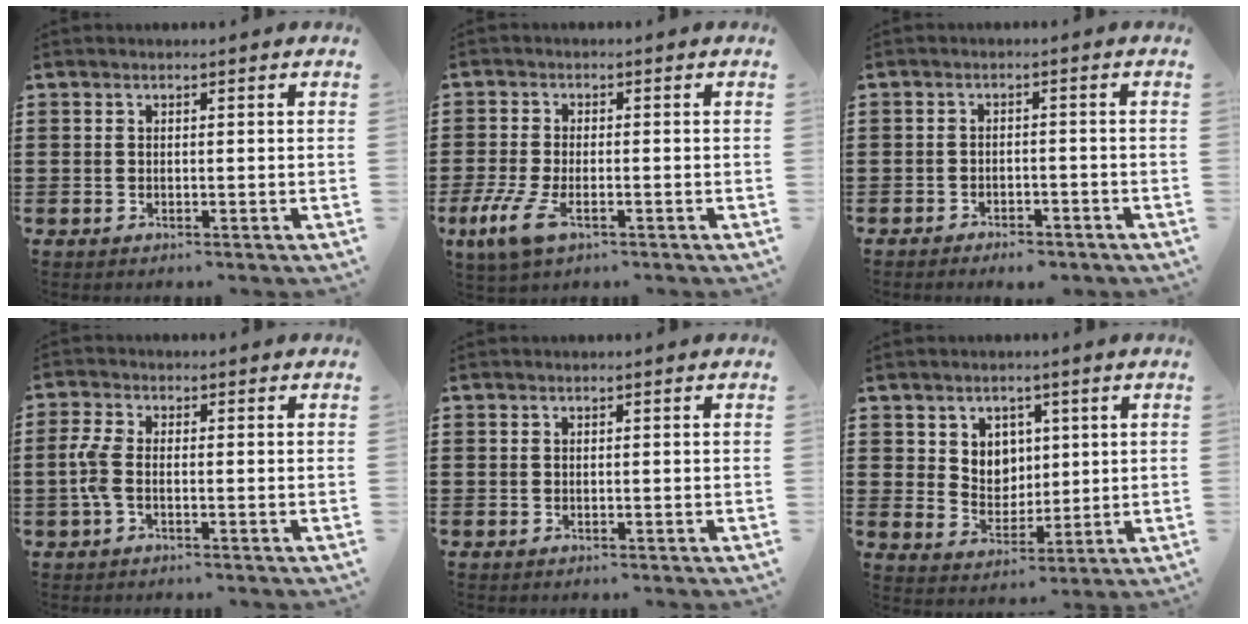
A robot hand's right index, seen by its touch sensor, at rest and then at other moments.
{"total": 5.1, "force": [-2.3, 1.6, 4.2], "torque": [-0.112, -0.019, -0.049]}
{"total": 2.2, "force": [-2.2, 0.2, 0.0], "torque": [-0.007, -0.002, -0.047]}
{"total": 3.6, "force": [-0.9, 1.5, 3.2], "torque": [-0.093, -0.010, -0.026]}
{"total": 0.0}
{"total": 4.9, "force": [2.3, 4.2, 0.9], "torque": [-0.032, 0.003, 0.040]}